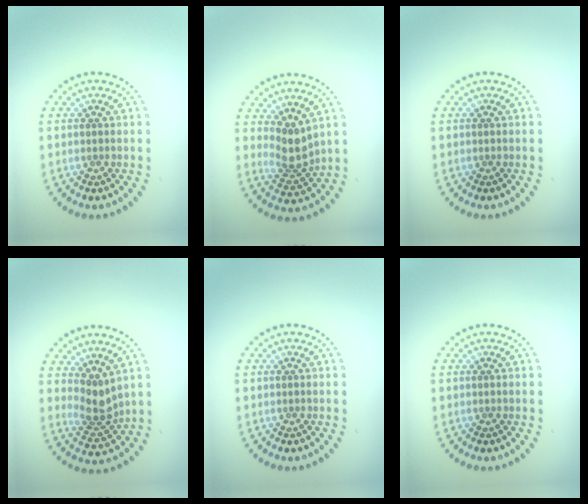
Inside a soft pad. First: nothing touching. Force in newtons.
{"total": 2.9, "press": 2.1, "slide": 1.9}
{"total": 0.0}
{"total": 2.8, "press": 2.1, "slide": 1.9}
{"total": 0.0}
{"total": 0.0}